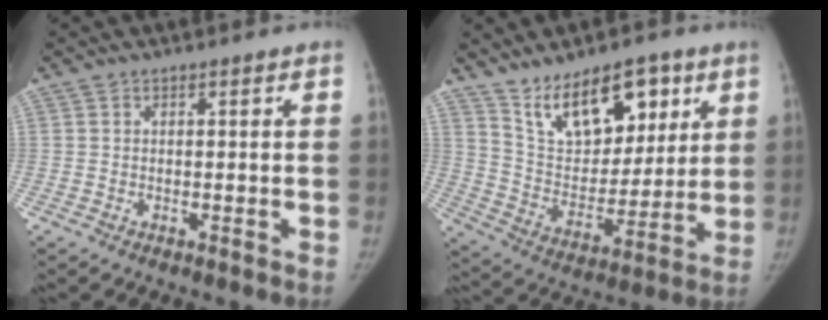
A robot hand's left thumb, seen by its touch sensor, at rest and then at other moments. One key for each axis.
{"total": 17.2, "fx": 10.1, "fy": 9.1, "fz": 10.5, "tx": -0.121, "ty": -0.052, "tz": 0.187}